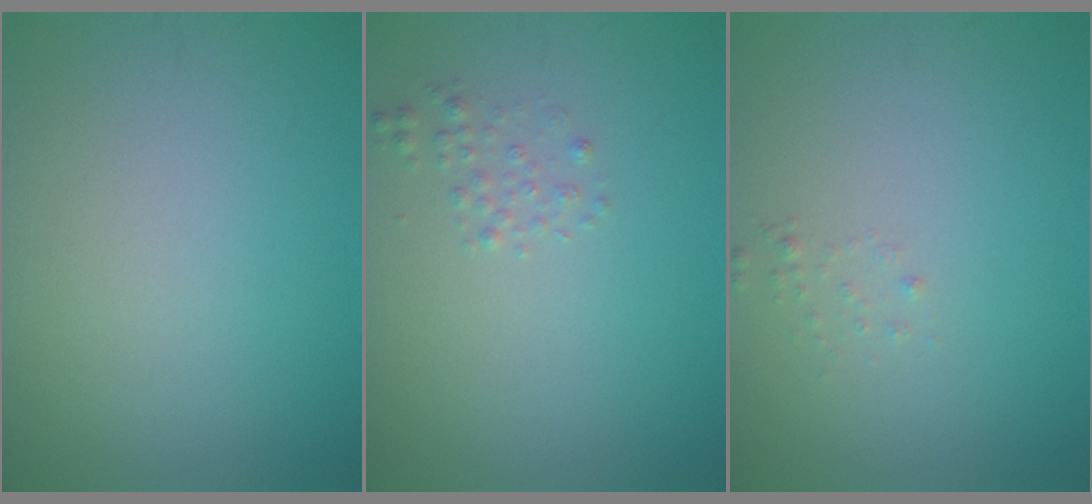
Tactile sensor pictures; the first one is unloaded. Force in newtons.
{"total": 1.0, "press": 1.0, "slide": 0.1}
{"total": 0.6, "press": 0.6, "slide": 0.1}